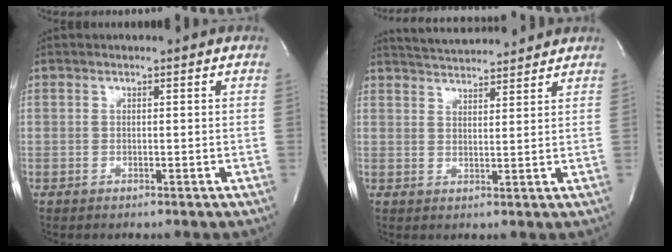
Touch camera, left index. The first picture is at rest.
{"total": 9.0, "force": [8.6, 0.7, 2.5], "torque": [-0.050, 0.022, 0.132]}